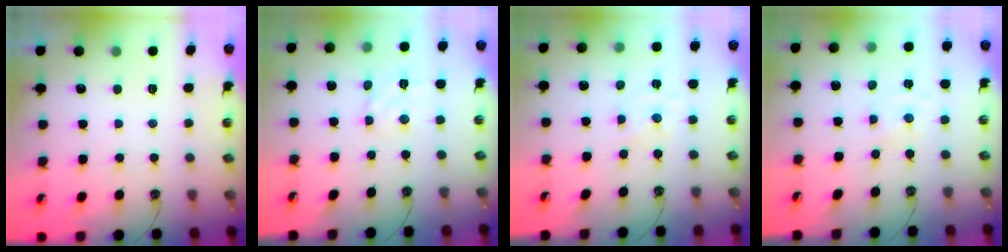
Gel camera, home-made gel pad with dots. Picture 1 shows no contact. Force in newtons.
{"total": 3.4, "press": 3.3, "slide": 0.2}
{"total": 0.0}
{"total": 0.0}